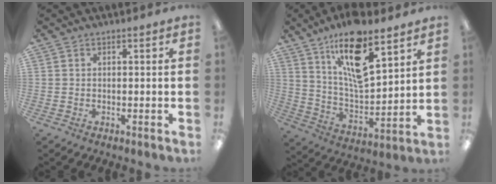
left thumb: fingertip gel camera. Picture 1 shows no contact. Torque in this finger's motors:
{"motor_torque": [0.40, 0.42, 1.01, -1.33, 0.12]}